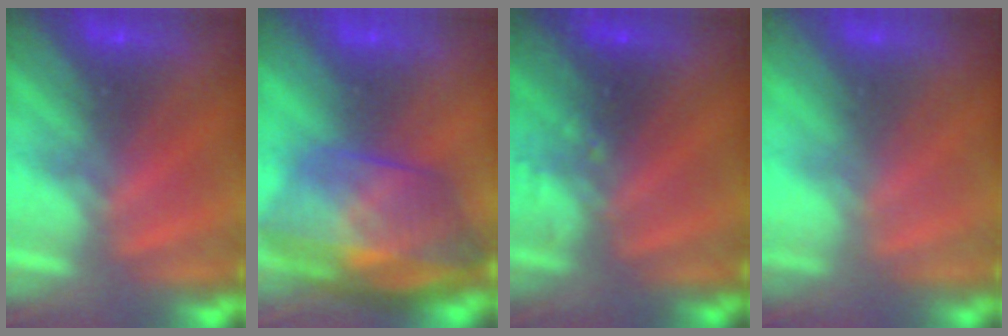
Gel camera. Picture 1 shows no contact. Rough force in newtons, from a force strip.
{"total": 7.7}
{"total": 2.9}
{"total": 2.4}